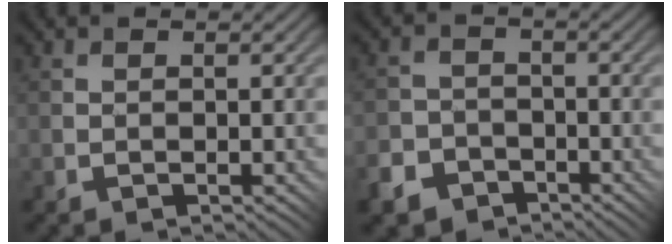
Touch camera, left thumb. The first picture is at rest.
{"total": 6.2, "force": [-4.2, 4.3, 1.3], "torque": [-0.027, -0.011, -0.084]}